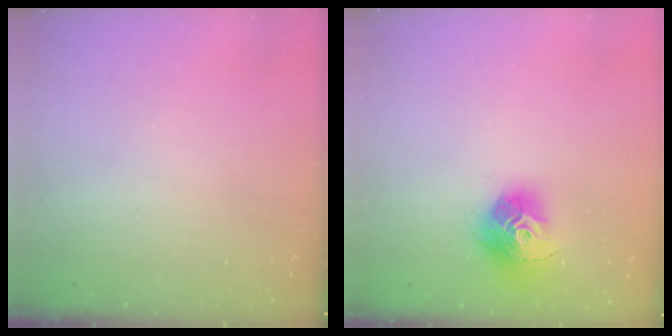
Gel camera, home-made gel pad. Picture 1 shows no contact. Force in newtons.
{"total": 14.4, "press": 14.3, "slide": 1.3}